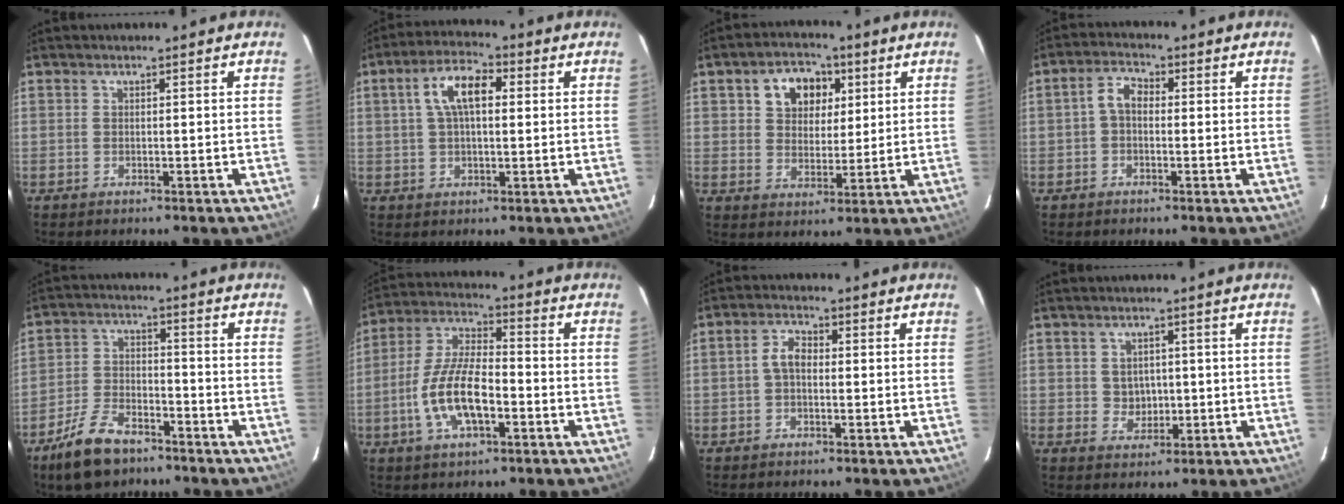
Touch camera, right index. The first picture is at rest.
{"total": 8.4, "force": [1.9, 3.9, 7.1], "torque": [-0.132, 0.022, 0.032]}
{"total": 9.1, "force": [3.6, 6.9, 4.8], "torque": [-0.093, 0.027, 0.062]}
{"total": 3.3, "force": [-0.5, 2.2, 2.3], "torque": [-0.045, 0.014, -0.011]}
{"total": 11.0, "force": [-7.9, 5.1, 5.8], "torque": [-0.138, 0.000, -0.143]}
{"total": 12.6, "force": [-4.2, 5.0, 10.8], "torque": [-0.228, 0.002, -0.078]}
{"total": 3.2, "force": [-0.4, 2.0, 2.4], "torque": [-0.049, 0.012, -0.007]}
{"total": 3.4, "force": [0.2, 3.3, 1.0], "torque": [-0.019, 0.008, 0.009]}